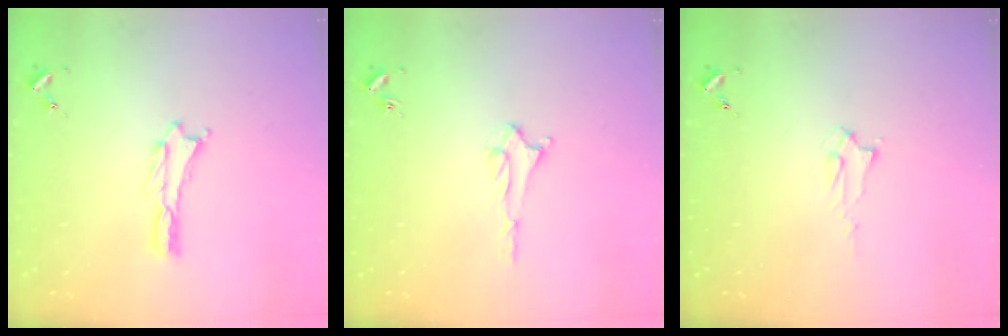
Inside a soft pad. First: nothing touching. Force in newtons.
{"total": 1.5, "press": 1.5, "slide": 0.2}
{"total": 2.0, "press": 2.0, "slide": 0.2}